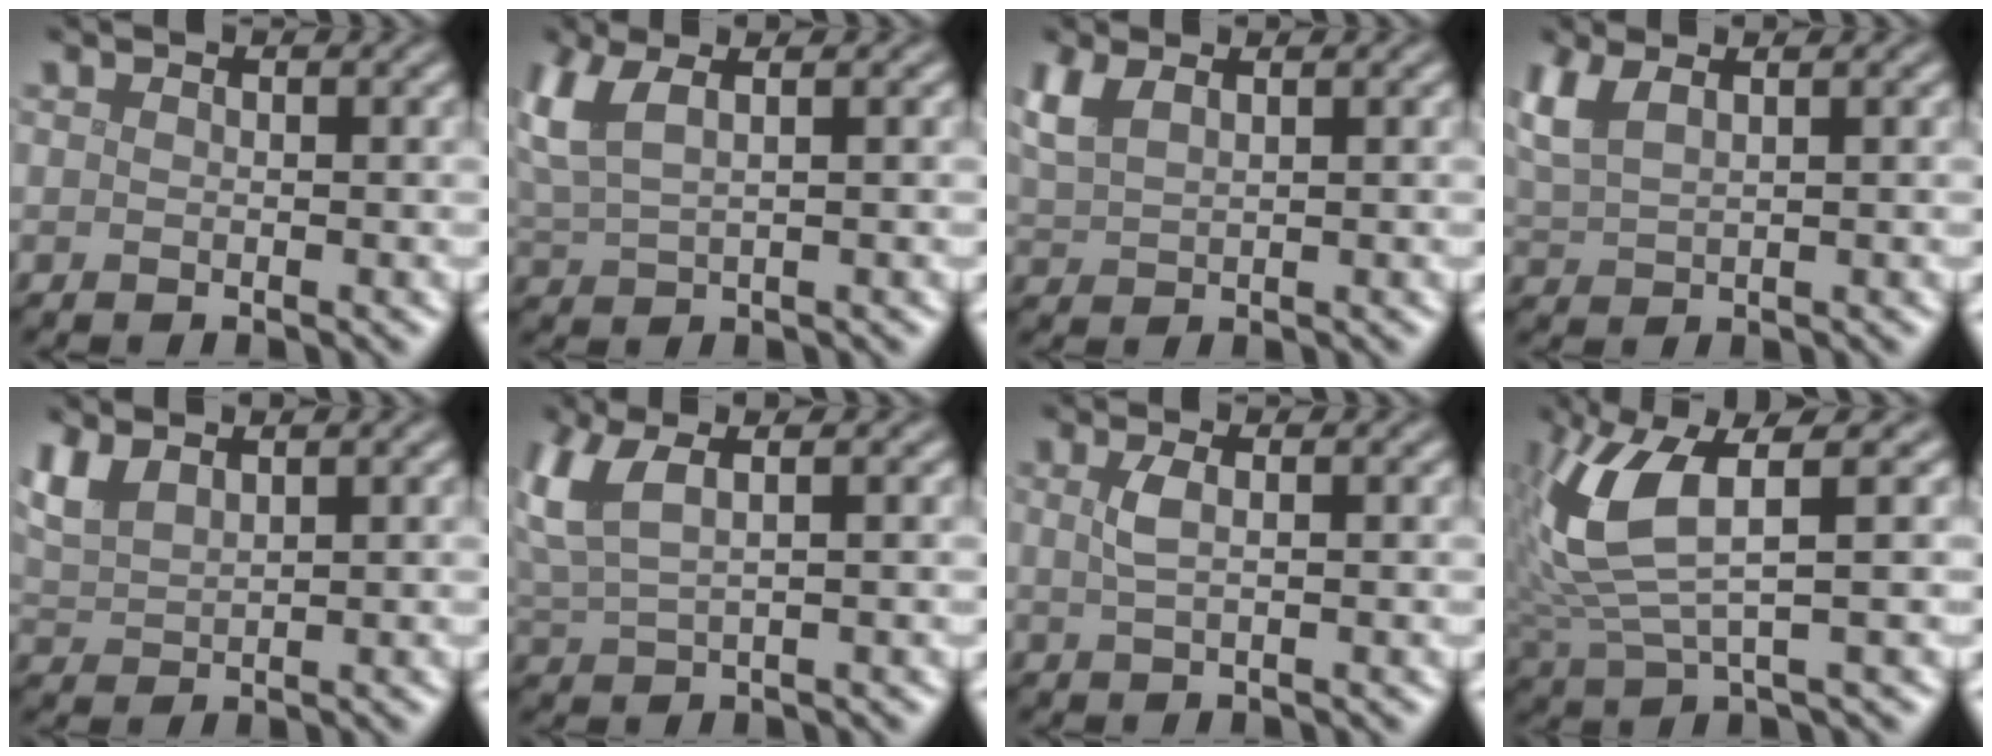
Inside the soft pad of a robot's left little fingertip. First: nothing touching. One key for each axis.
{"total": 3.9, "fx": 2.1, "fy": 1.4, "fz": 3.1, "tx": -0.081, "ty": 0.008, "tz": 0.046}
{"total": 2.9, "fx": 1.8, "fy": 1.2, "fz": 2.0, "tx": -0.055, "ty": 0.009, "tz": 0.041}
{"total": 3.2, "fx": 2.0, "fy": 1.1, "fz": 2.2, "tx": -0.060, "ty": 0.010, "tz": 0.044}
{"total": 3.0, "fx": 2.2, "fy": 1.2, "fz": 1.8, "tx": -0.049, "ty": 0.009, "tz": 0.048}
{"total": 4.3, "fx": 2.1, "fy": 1.4, "fz": 3.5, "tx": -0.090, "ty": 0.009, "tz": 0.046}
{"total": 1.8, "fx": 0.5, "fy": 0.6, "fz": 1.6, "tx": -0.030, "ty": 0.001, "tz": 0.008}
{"total": 7.5, "fx": 2.0, "fy": 2.4, "fz": 6.8, "tx": -0.166, "ty": 0.004, "tz": 0.041}